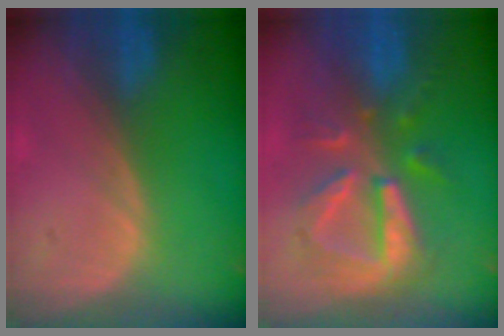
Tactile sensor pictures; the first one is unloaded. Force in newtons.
{"total": 9.0, "press": 8.6, "slide": 2.4}